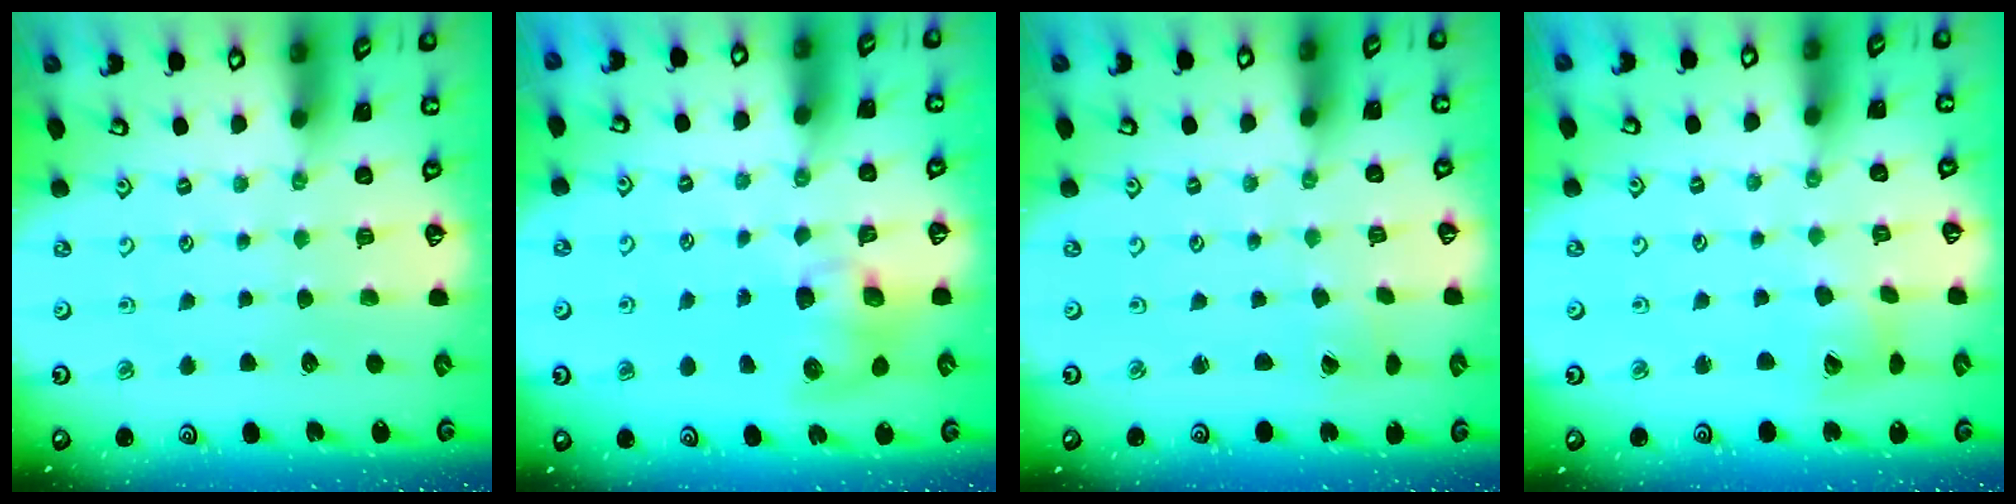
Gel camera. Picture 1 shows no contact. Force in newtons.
{"total": 8.7, "press": 8.6, "slide": 1.3}
{"total": 0.0}
{"total": 7.2, "press": 7.1, "slide": 1.0}